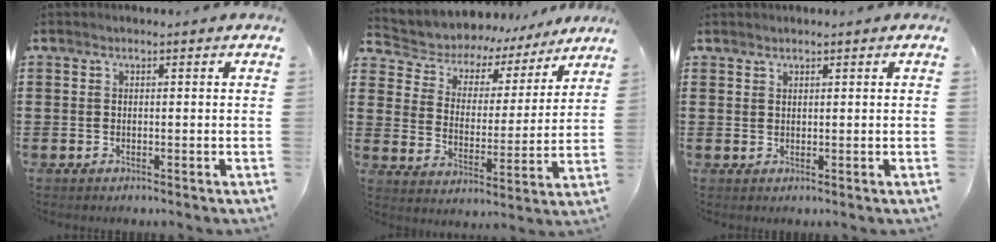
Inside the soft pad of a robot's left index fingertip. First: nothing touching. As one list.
[{"total": 5.2, "force": [4.9, 1.8, 0.2], "torque": [-0.038, -0.042, 0.079]}, {"total": 1.0, "force": [0.9, 0.3, 0.1], "torque": [-0.004, 0.001, 0.018]}]